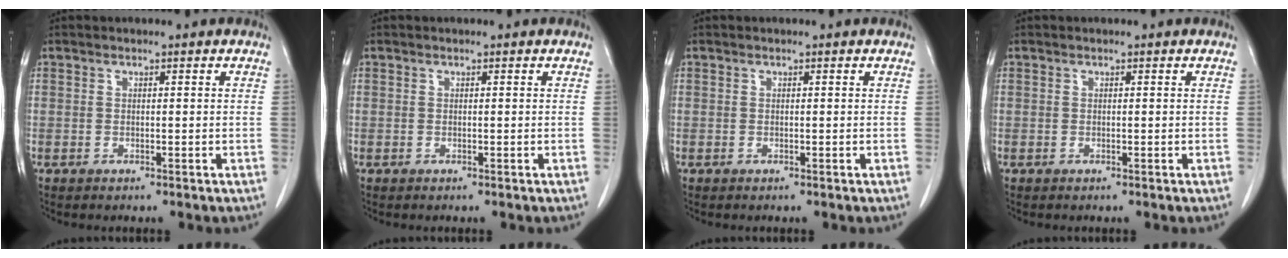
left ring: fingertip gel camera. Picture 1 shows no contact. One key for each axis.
{"total": 0.0}
{"total": 0.0}
{"total": 0.0}